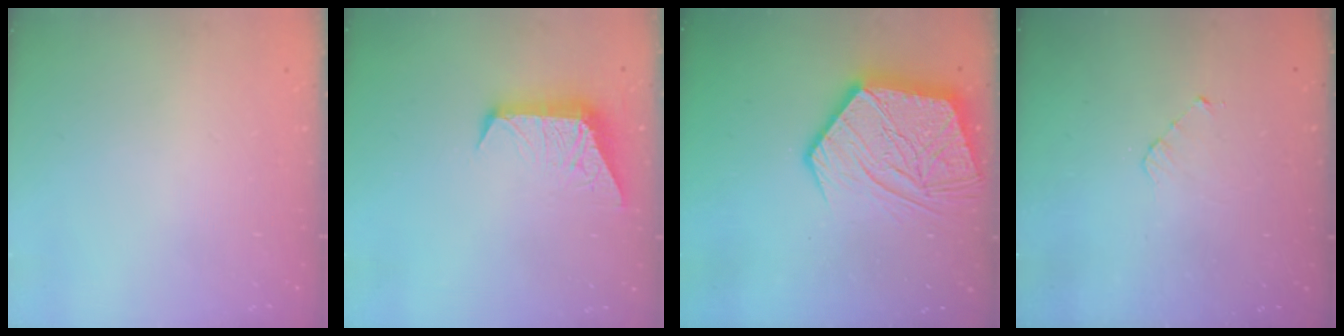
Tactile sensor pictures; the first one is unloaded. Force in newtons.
{"total": 8.4, "press": 8.4, "slide": 0.6}
{"total": 19.1, "press": 19.0, "slide": 1.6}
{"total": 3.2, "press": 3.2, "slide": 0.3}